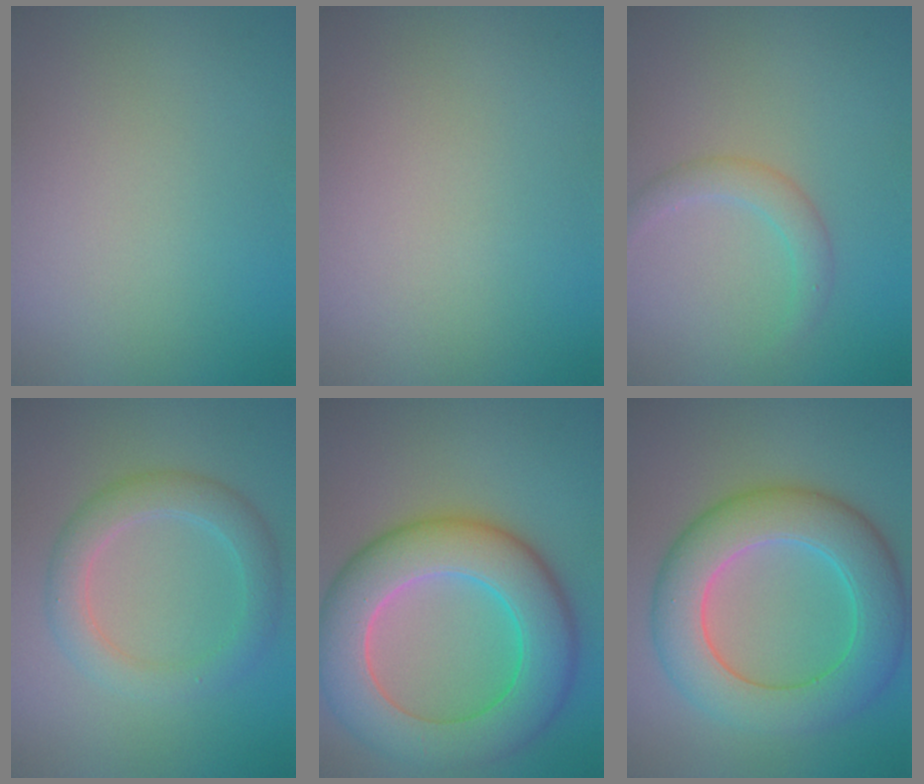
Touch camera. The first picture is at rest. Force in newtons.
{"total": 0.0}
{"total": 2.0, "press": 2.0, "slide": 0.2}
{"total": 3.7, "press": 3.7, "slide": 0.1}
{"total": 10.4, "press": 10.4, "slide": 0.4}
{"total": 8.7, "press": 8.7, "slide": 0.2}